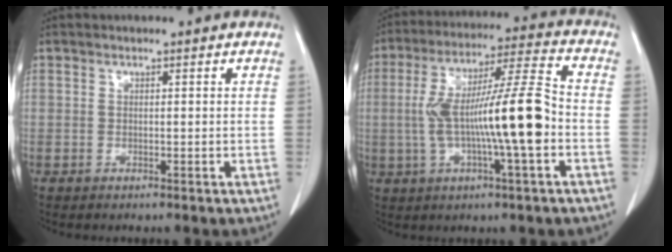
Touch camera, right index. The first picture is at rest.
{"total": 14.9, "force": [-2.1, 0.6, 14.7], "torque": [-0.266, 0.016, -0.036]}